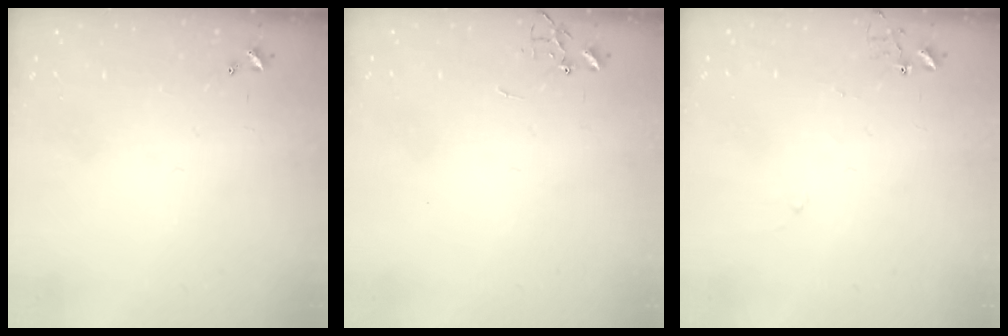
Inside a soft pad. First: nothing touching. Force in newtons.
{"total": 0.0}
{"total": 4.7, "press": 4.6, "slide": 0.4}